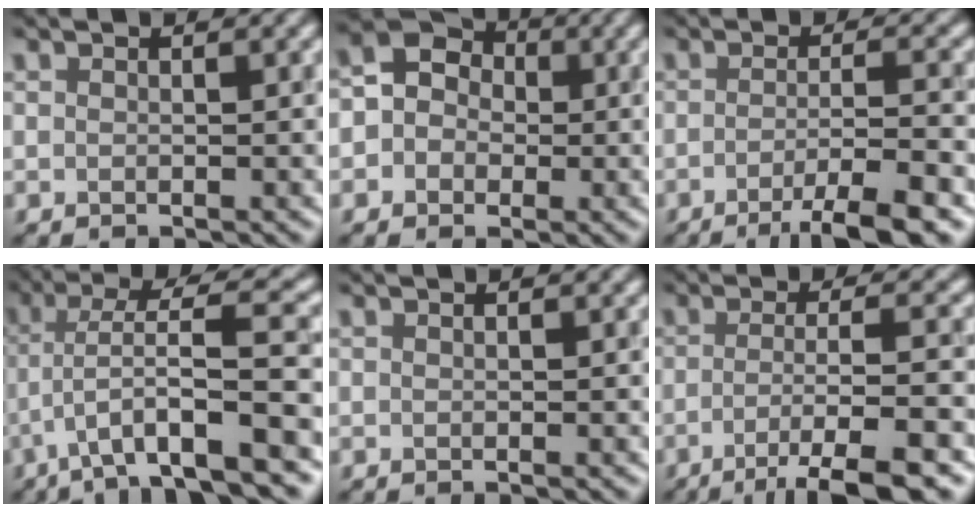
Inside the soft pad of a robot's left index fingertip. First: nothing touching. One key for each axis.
{"total": 4.9, "fx": -0.1, "fy": 4.4, "fz": 2.0, "tx": -0.013, "ty": 0.029, "tz": -0.014}
{"total": 6.1, "fx": -3.4, "fy": 0.7, "fz": 5.0, "tx": -0.068, "ty": 0.013, "tz": -0.049}
{"total": 9.0, "fx": -2.0, "fy": 1.7, "fz": 8.6, "tx": -0.137, "ty": 0.044, "tz": -0.025}
{"total": 1.0, "fx": 0.4, "fy": 0.5, "fz": 0.8, "tx": 0.005, "ty": 0.004, "tz": -0.011}
{"total": 7.2, "fx": -3.5, "fy": 1.0, "fz": 6.2, "tx": -0.087, "ty": 0.012, "tz": -0.049}